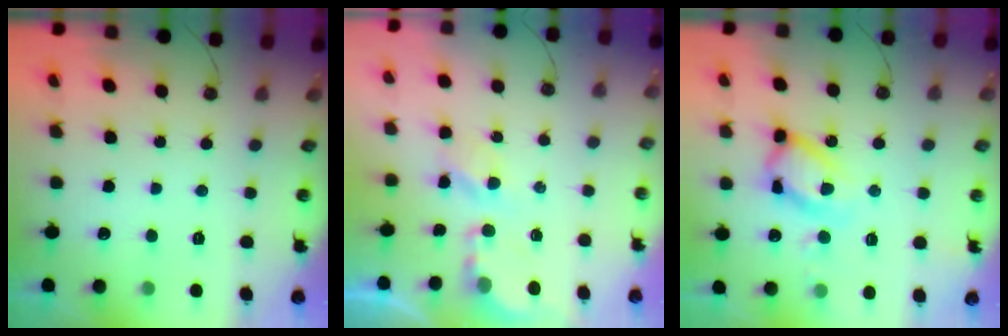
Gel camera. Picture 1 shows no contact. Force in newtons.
{"total": 5.9, "press": 5.9, "slide": 0.6}
{"total": 11.8, "press": 11.6, "slide": 1.9}